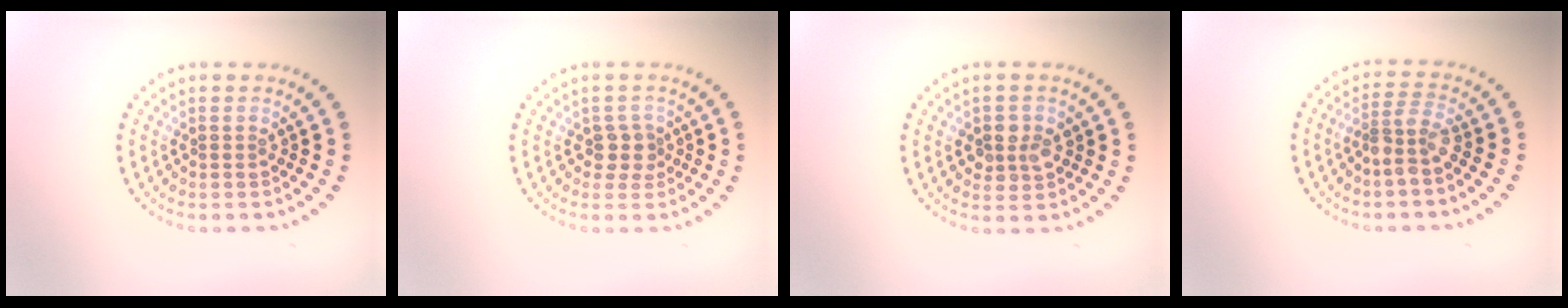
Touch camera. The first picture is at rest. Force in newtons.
{"total": 1.7, "press": 1.5, "slide": 0.8}
{"total": 2.5, "press": 2.5, "slide": 0.6}
{"total": 2.5, "press": 1.9, "slide": 1.6}